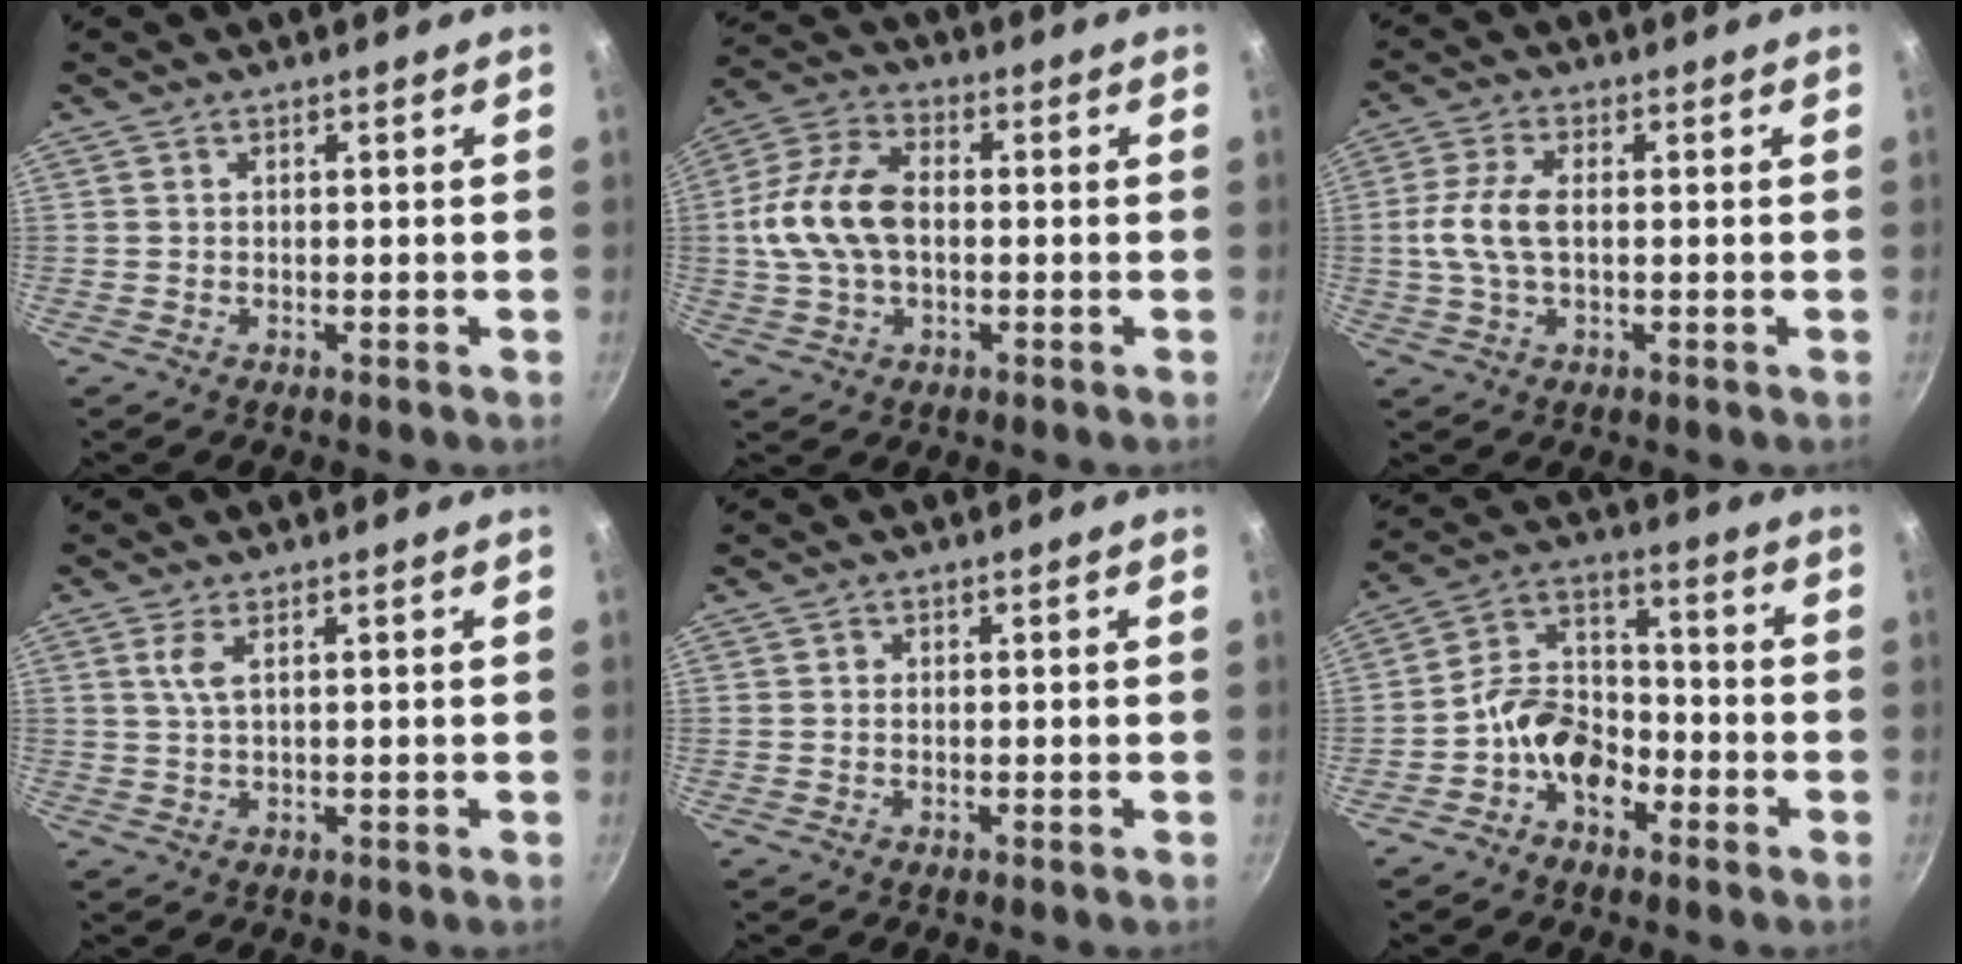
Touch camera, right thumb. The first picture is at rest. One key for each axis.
{"total": 13.1, "fx": -0.1, "fy": 8.3, "fz": 10.2, "tx": -0.191, "ty": 0.030, "tz": -0.013}
{"total": 7.6, "fx": 0.0, "fy": 4.0, "fz": 6.5, "tx": -0.138, "ty": 0.014, "tz": -0.007}
{"total": 2.8, "fx": 1.0, "fy": 0.8, "fz": 2.5, "tx": -0.058, "ty": -0.001, "tz": 0.022}
{"total": 0.7, "fx": 0.0, "fy": 0.6, "fz": 0.2, "tx": 0.000, "ty": 0.004, "tz": -0.001}
{"total": 10.4, "fx": -4.8, "fy": 7.0, "fz": 6.1, "tx": -0.079, "ty": 0.052, "tz": -0.102}